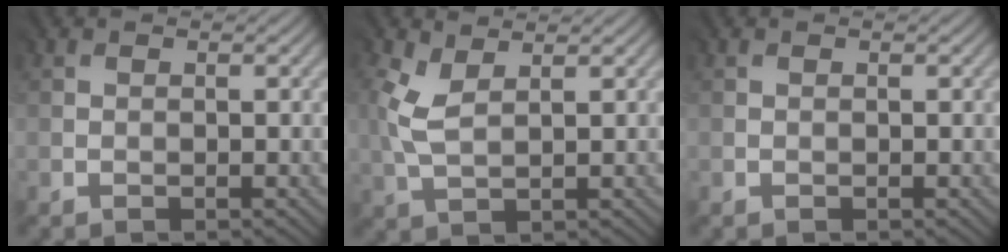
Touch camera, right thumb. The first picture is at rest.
{"total": 3.1, "force": [1.5, 1.4, 2.3], "torque": [-0.076, 0.004, 0.038]}
{"total": 0.0}